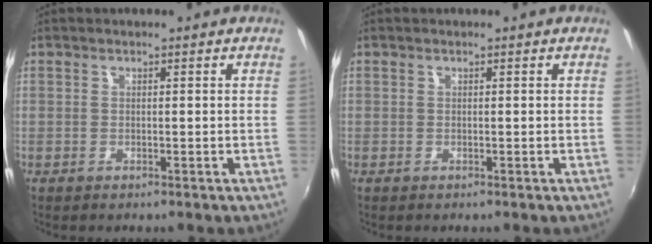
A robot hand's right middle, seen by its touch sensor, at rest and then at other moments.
{"total": 0.0}